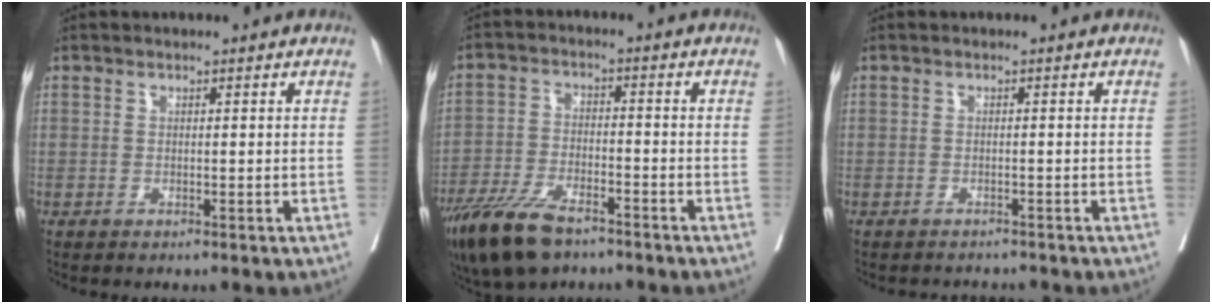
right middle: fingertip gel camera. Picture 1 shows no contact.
{"total": 10.5, "force": [-7.6, 3.6, 6.3], "torque": [-0.121, -0.017, -0.141]}
{"total": 3.1, "force": [-3.0, 0.5, 0.2], "torque": [0.002, -0.006, -0.042]}